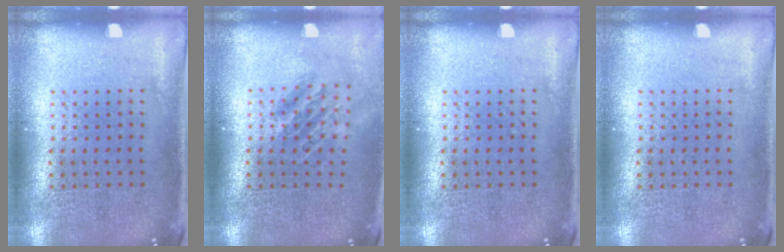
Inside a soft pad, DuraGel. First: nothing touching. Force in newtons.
{"total": 1.4, "press": 1.1, "slide": 0.9}
{"total": 0.0}
{"total": 0.0}